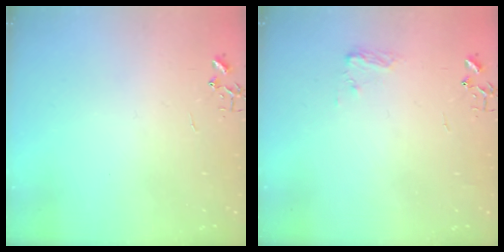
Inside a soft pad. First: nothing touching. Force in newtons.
{"total": 6.2, "press": 6.2, "slide": 0.6}